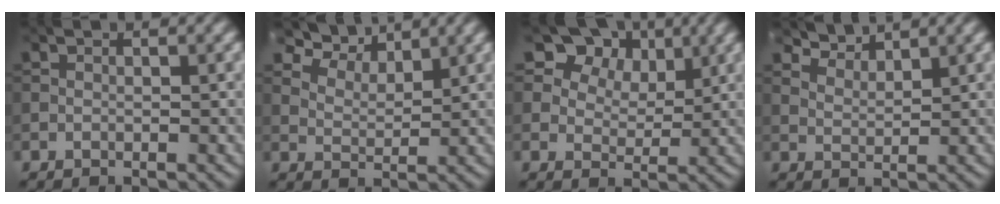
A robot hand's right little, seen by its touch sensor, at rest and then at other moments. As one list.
[{"total": 6.3, "force": [5.1, 2.3, 2.9], "torque": [-0.059, 0.009, 0.088]}, {"total": 8.9, "force": [5.6, 5.6, 4.0], "torque": [-0.084, -0.003, 0.090]}, {"total": 3.6, "force": [3.4, 0.6, 0.8], "torque": [-0.021, 0.003, 0.062]}]